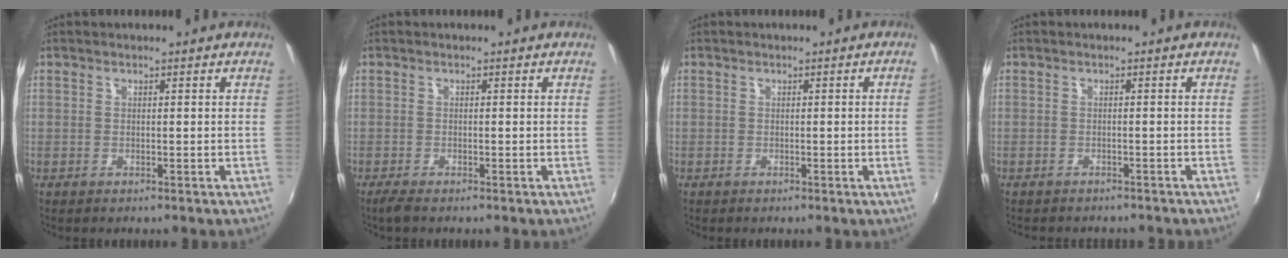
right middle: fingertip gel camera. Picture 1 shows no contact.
{"total": 1.8, "force": [-1.4, 0.3, 1.1], "torque": [-0.025, -0.008, -0.027]}
{"total": 1.7, "force": [0.0, -1.0, 1.3], "torque": [-0.011, -0.012, 0.002]}
{"total": 3.4, "force": [-3.1, 1.0, 1.0], "torque": [-0.026, -0.014, -0.042]}